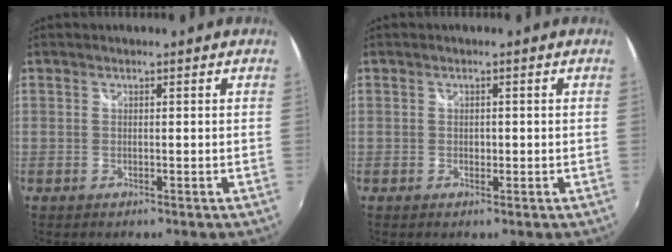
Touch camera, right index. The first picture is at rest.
{"total": 0.8, "force": [-0.1, 0.7, 0.4], "torque": [-0.004, 0.001, -0.002]}